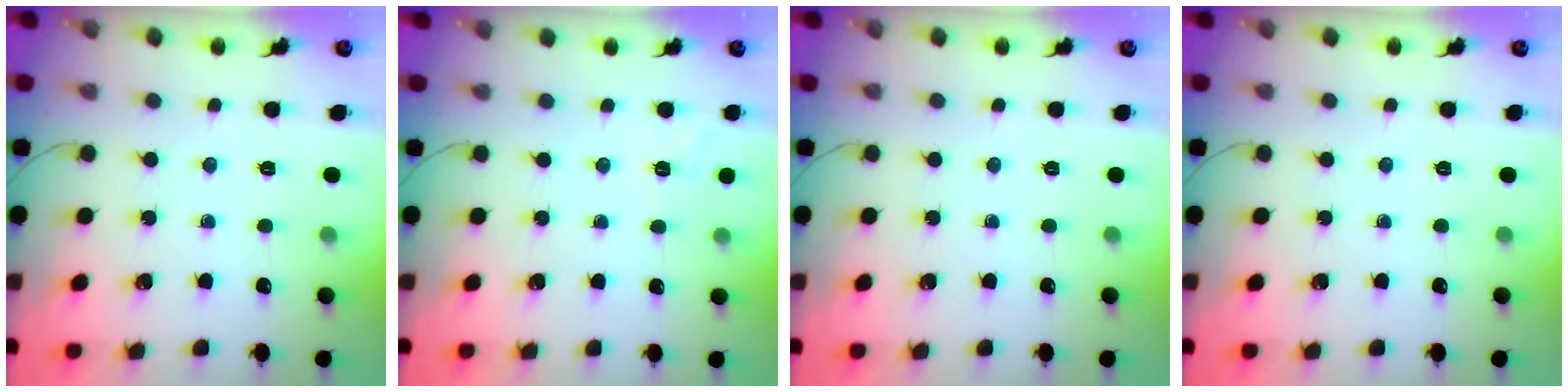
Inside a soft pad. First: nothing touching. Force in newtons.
{"total": 2.0, "press": 1.4, "slide": 1.4}
{"total": 0.0}
{"total": 0.0}